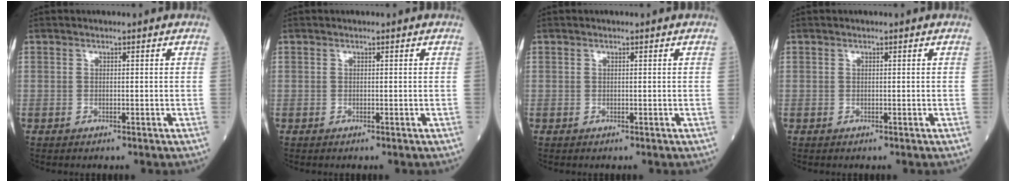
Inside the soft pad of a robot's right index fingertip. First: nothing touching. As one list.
[{"total": 0.0}, {"total": 0.0}, {"total": 0.0}]